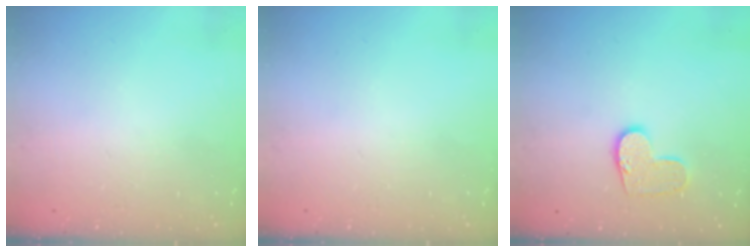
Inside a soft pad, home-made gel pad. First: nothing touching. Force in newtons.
{"total": 0.0}
{"total": 9.0, "press": 9.0, "slide": 0.5}